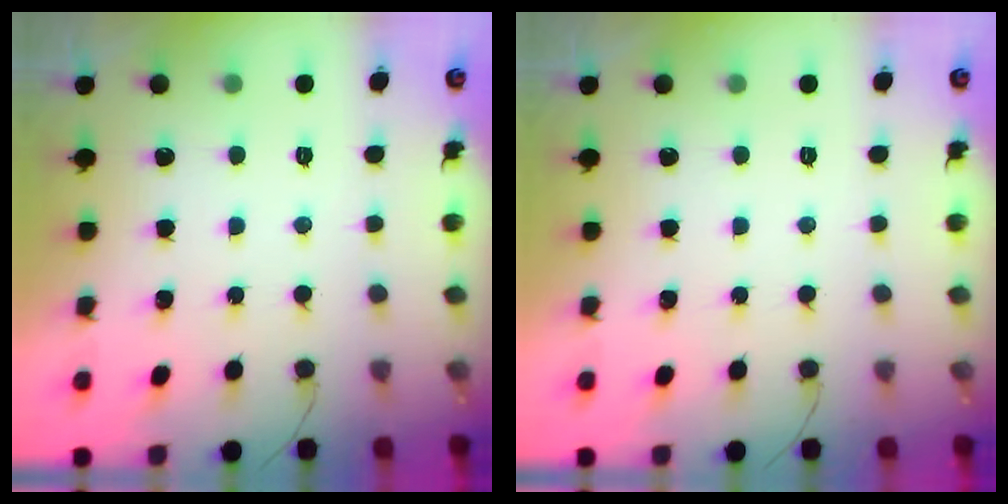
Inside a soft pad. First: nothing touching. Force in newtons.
{"total": 0.0}